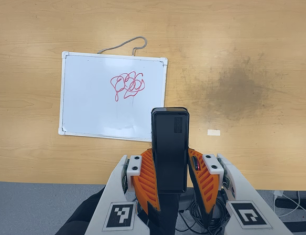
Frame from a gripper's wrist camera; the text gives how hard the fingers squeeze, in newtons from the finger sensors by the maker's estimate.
{"total": 4.9, "left": 3.5, "right": 6.2}